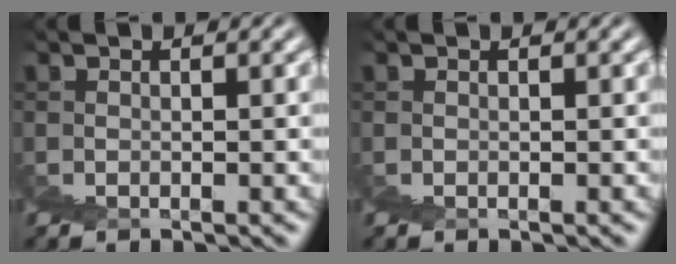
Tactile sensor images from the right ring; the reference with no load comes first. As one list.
[{"total": 0.0}]